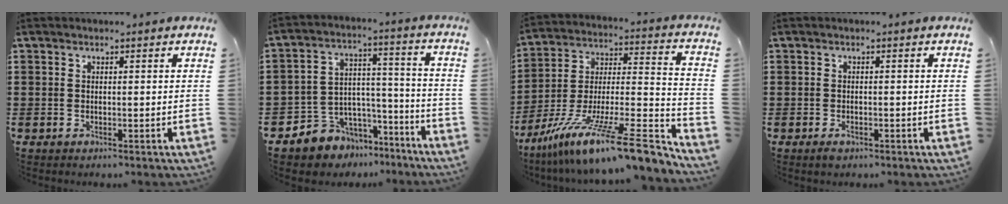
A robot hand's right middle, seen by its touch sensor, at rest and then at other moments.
{"total": 5.9, "force": [-4.7, 3.5, -0.6], "torque": [-0.006, 0.011, -0.091]}
{"total": 15.8, "force": [-11.5, 1.8, 10.7], "torque": [-0.185, 0.027, -0.199]}
{"total": 1.1, "force": [-0.6, 0.5, 0.7], "torque": [-0.016, -0.003, -0.011]}